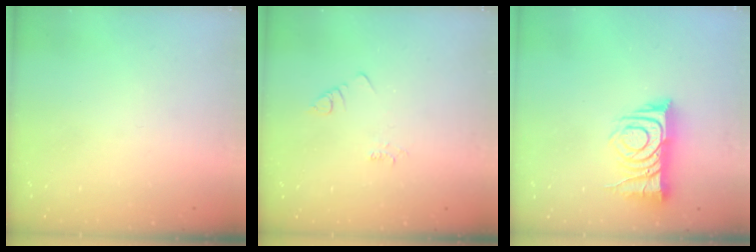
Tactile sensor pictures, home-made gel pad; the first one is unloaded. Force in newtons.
{"total": 1.9, "press": 1.9, "slide": 0.3}
{"total": 11.3, "press": 11.2, "slide": 1.4}